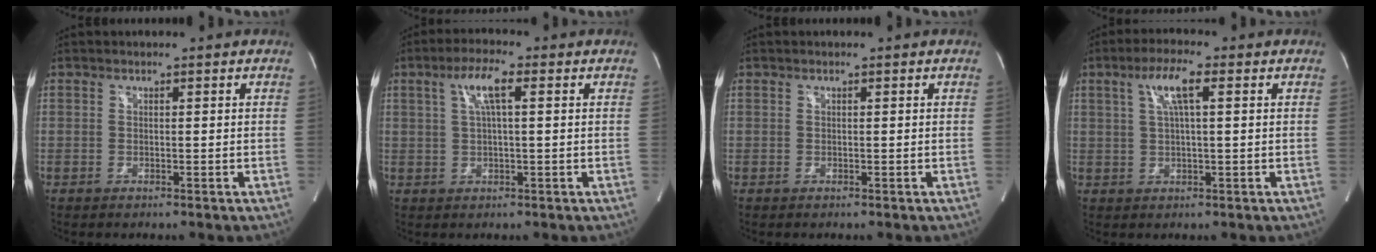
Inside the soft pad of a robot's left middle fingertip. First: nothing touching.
{"total": 5.2, "force": [1.8, 0.6, 4.9], "torque": [-0.102, 0.009, 0.036]}
{"total": 0.0}
{"total": 5.5, "force": [2.1, 0.5, 5.1], "torque": [-0.106, 0.008, 0.039]}